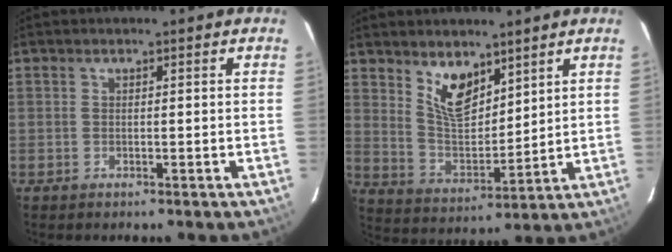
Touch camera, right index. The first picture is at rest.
{"total": 9.3, "force": [6.1, 4.5, 5.4], "torque": [-0.092, -0.002, 0.124]}